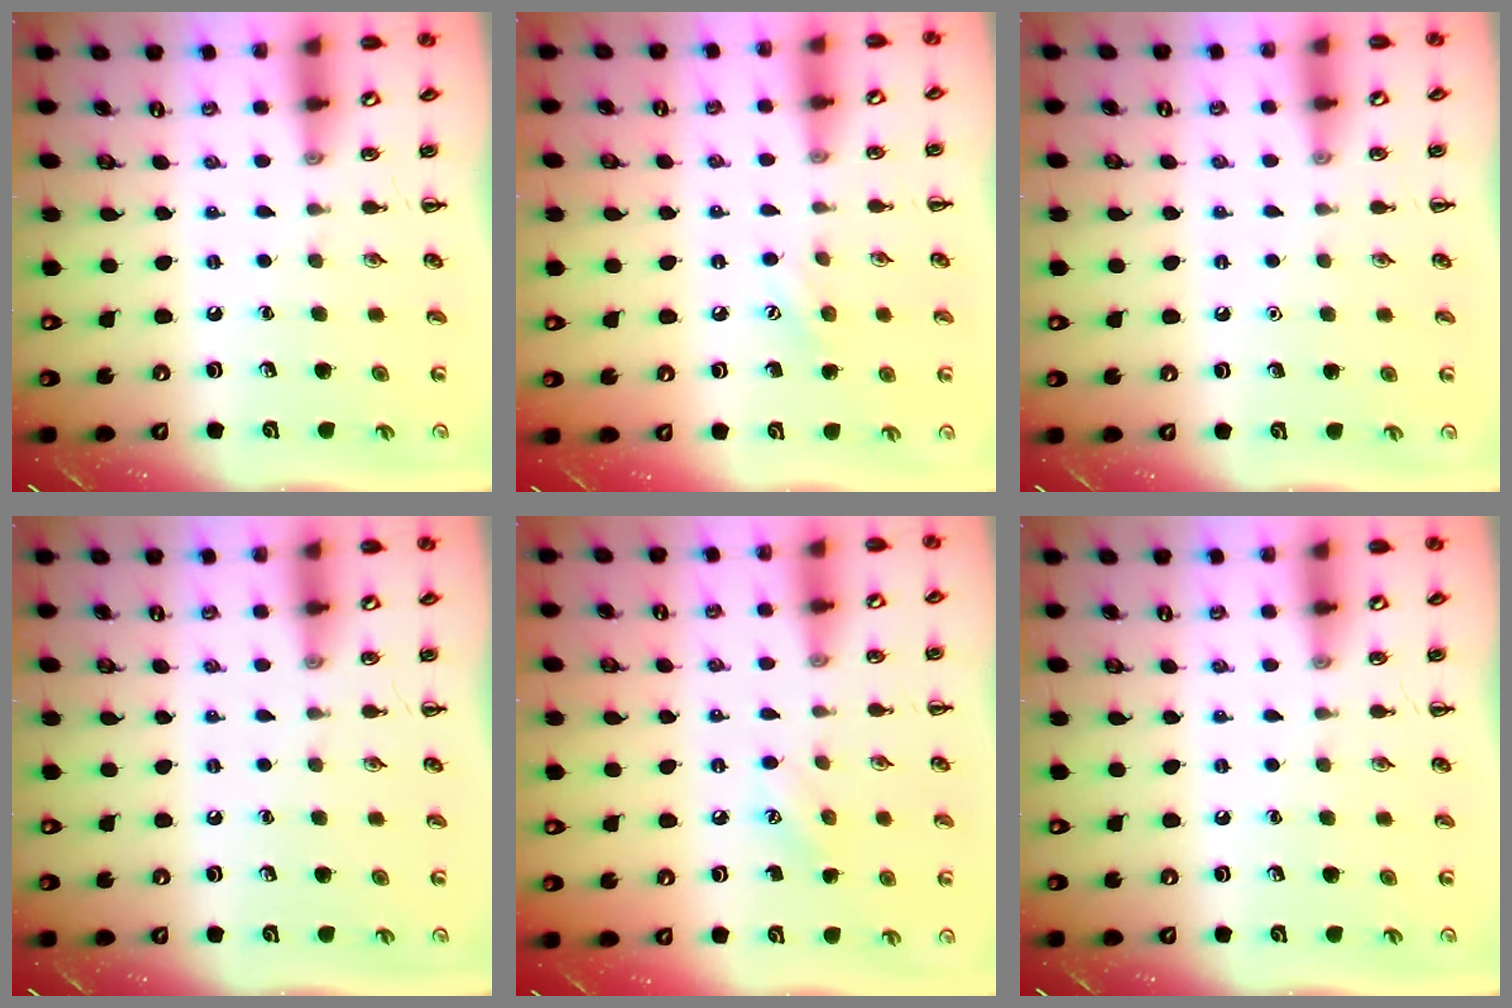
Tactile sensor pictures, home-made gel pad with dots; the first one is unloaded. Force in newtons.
{"total": 6.4, "press": 6.3, "slide": 1.5}
{"total": 1.6, "press": 1.6, "slide": 0.1}
{"total": 0.0}
{"total": 7.3, "press": 7.1, "slide": 1.8}
{"total": 0.0}